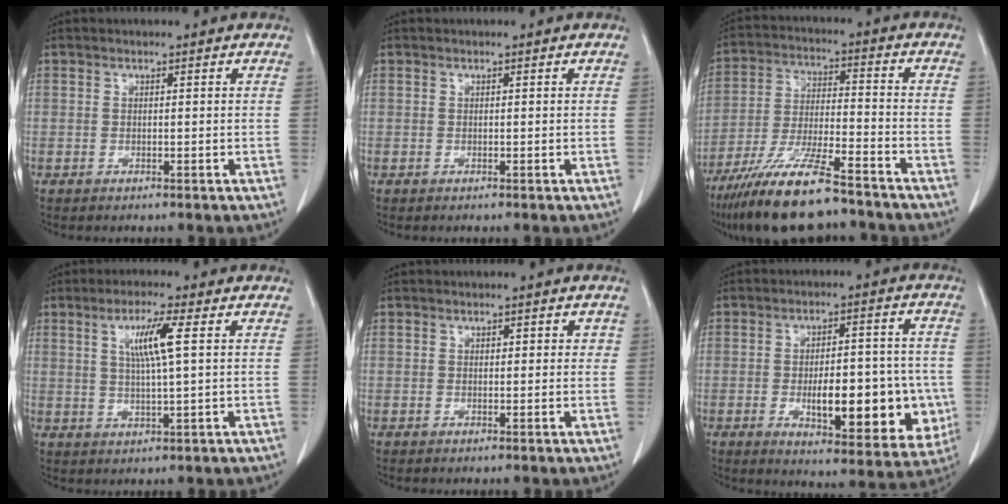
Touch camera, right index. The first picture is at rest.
{"total": 0.0}
{"total": 15.0, "force": [-11.8, 1.8, 9.1], "torque": [-0.182, -0.029, -0.208]}
{"total": 6.2, "force": [1.8, -0.2, 6.0], "torque": [-0.112, 0.001, 0.036]}
{"total": 1.8, "force": [0.6, 1.0, 1.4], "torque": [-0.012, 0.003, 0.005]}
{"total": 16.0, "force": [-3.5, 6.0, 14.5], "torque": [-0.174, 0.013, -0.031]}